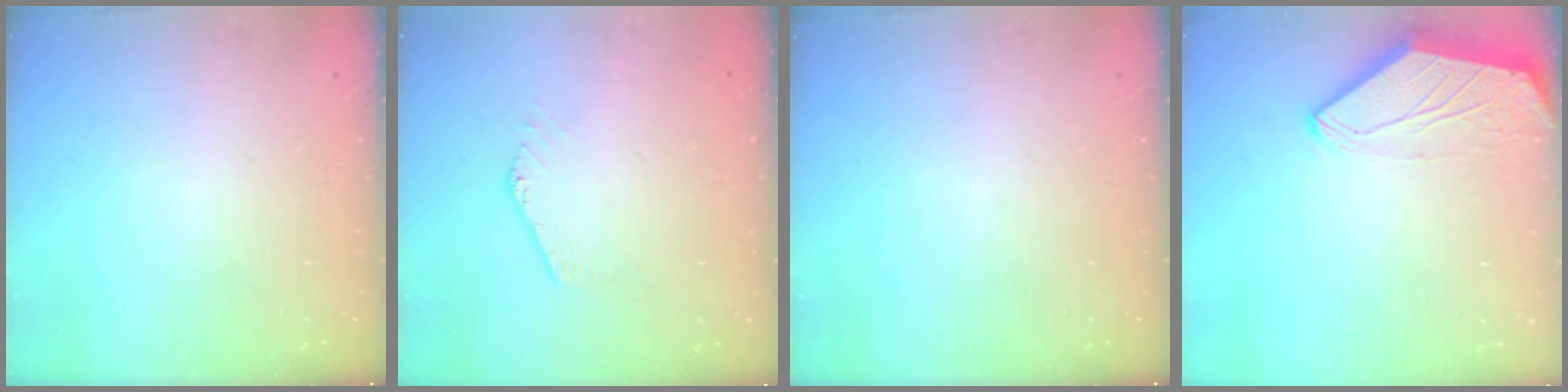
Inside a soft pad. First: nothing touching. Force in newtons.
{"total": 0.5, "press": 0.4, "slide": 0.4}
{"total": 0.0}
{"total": 0.0}